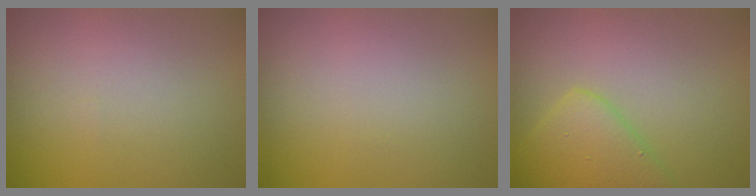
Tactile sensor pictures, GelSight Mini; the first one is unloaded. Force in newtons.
{"total": 0.0}
{"total": 4.4, "press": 4.4, "slide": 0.0}